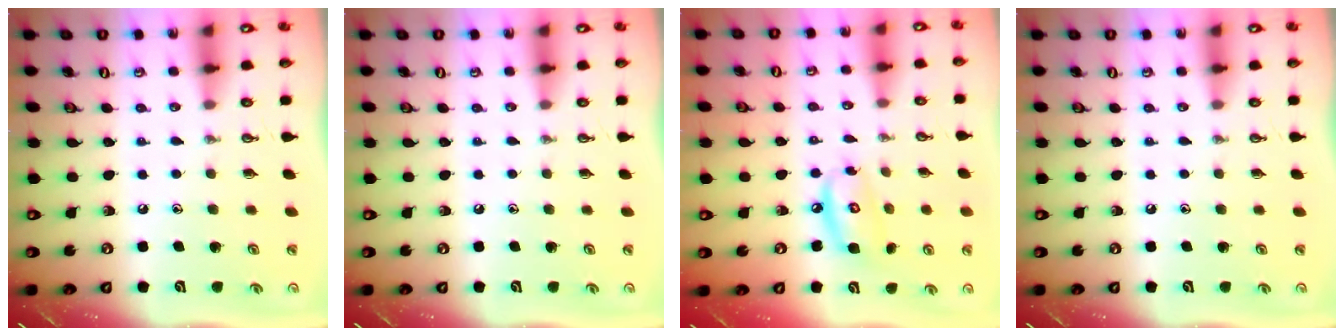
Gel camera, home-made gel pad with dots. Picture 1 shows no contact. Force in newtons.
{"total": 0.0}
{"total": 8.1, "press": 8.1, "slide": 0.6}
{"total": 0.0}